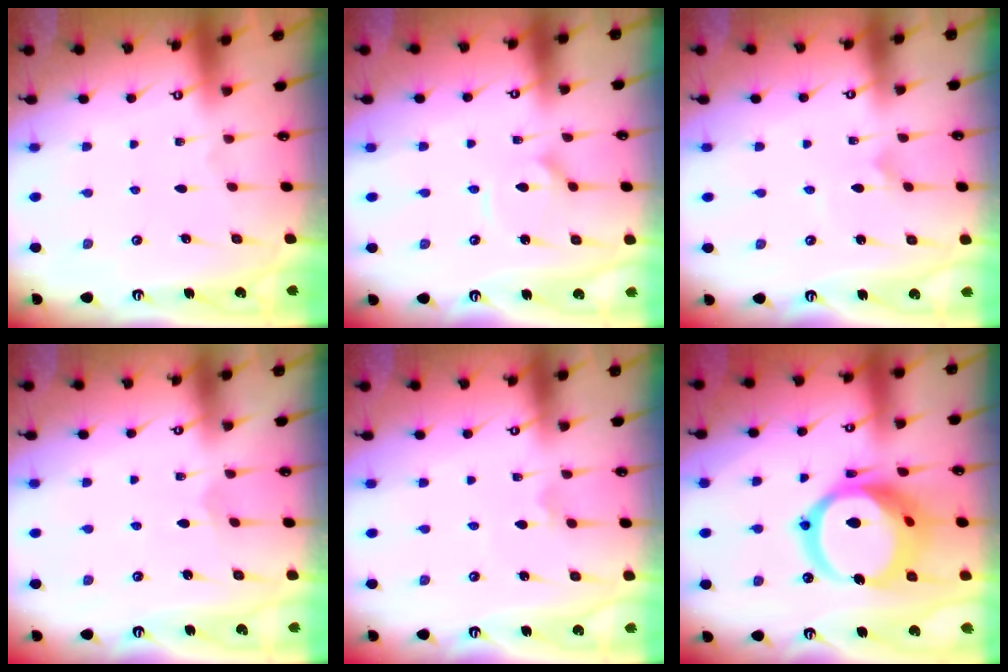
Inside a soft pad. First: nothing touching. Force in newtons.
{"total": 4.3, "press": 4.3, "slide": 0.5}
{"total": 2.1, "press": 2.1, "slide": 0.1}
{"total": 2.6, "press": 2.6, "slide": 0.2}
{"total": 1.7, "press": 1.7, "slide": 0.2}
{"total": 20.3, "press": 20.2, "slide": 2.5}